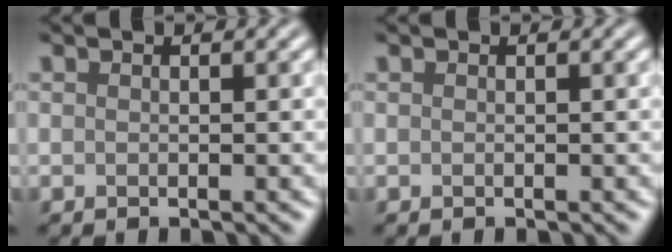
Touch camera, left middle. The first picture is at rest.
{"total": 0.0}